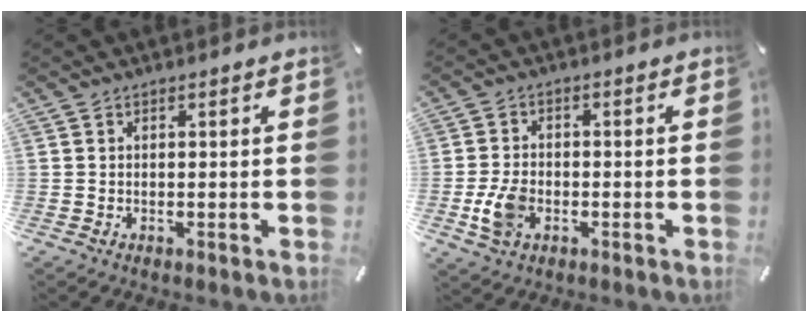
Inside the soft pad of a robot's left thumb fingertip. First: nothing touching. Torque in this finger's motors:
{"motor_torque": [0.03, 0.41, 0.01, -0.02, 0.10]}